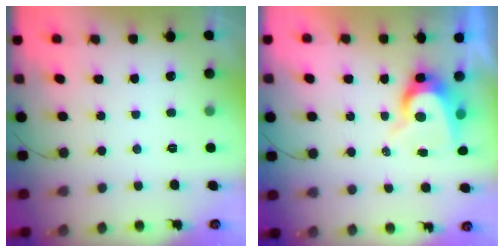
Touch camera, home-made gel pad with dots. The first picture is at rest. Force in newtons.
{"total": 7.3, "press": 7.3, "slide": 0.4}